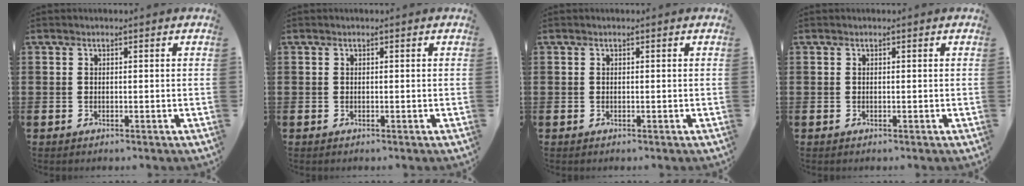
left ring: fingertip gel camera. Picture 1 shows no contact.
{"total": 0.0}
{"total": 0.0}
{"total": 0.0}